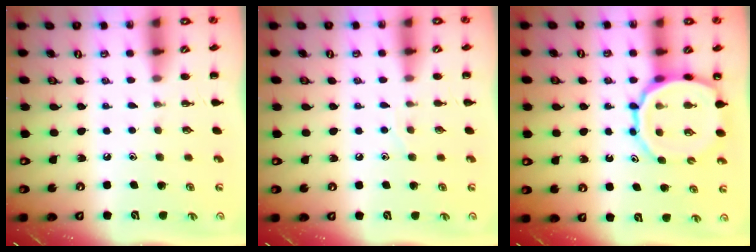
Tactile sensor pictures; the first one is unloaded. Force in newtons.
{"total": 5.3, "press": 5.0, "slide": 1.6}
{"total": 14.1, "press": 13.5, "slide": 4.1}